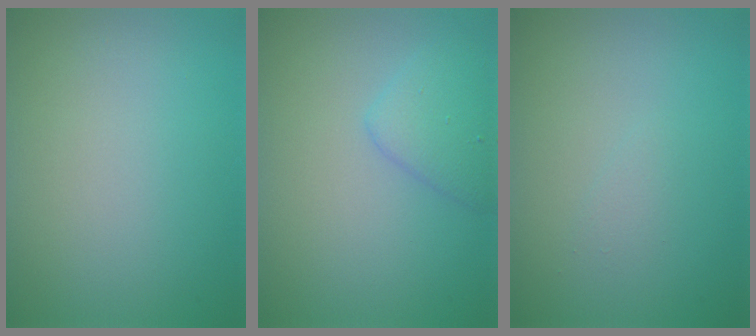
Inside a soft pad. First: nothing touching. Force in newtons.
{"total": 2.5, "press": 2.5, "slide": 0.1}
{"total": 0.7, "press": 0.7, "slide": 0.1}